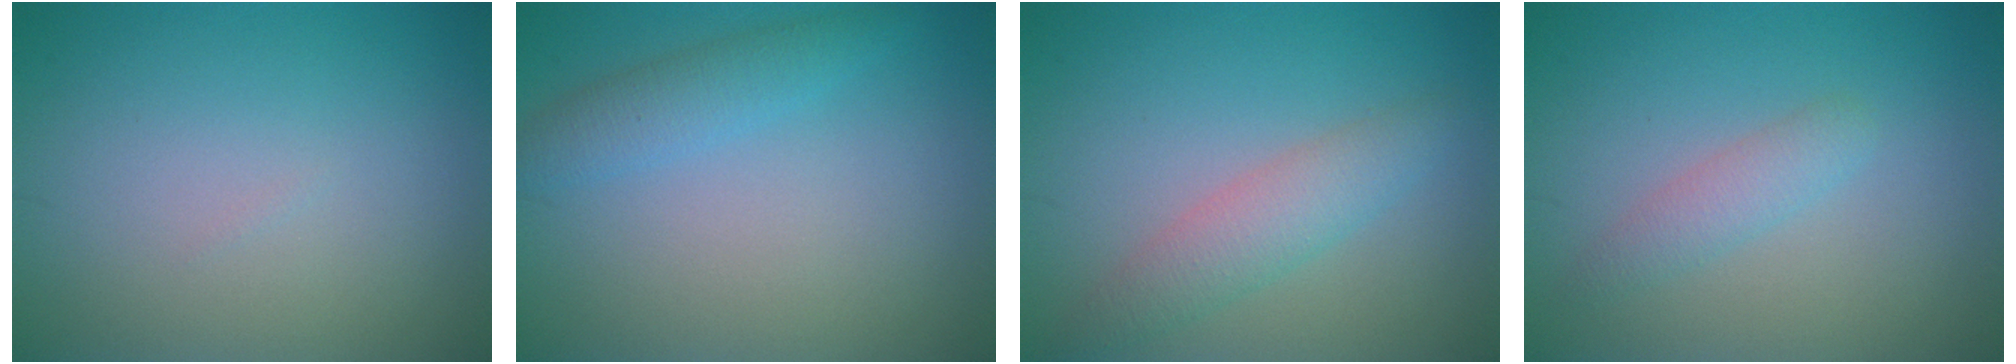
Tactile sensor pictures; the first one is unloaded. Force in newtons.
{"total": 2.3, "press": 2.3, "slide": 0.0}
{"total": 3.0, "press": 3.0, "slide": 0.1}
{"total": 1.9, "press": 1.9, "slide": 0.0}